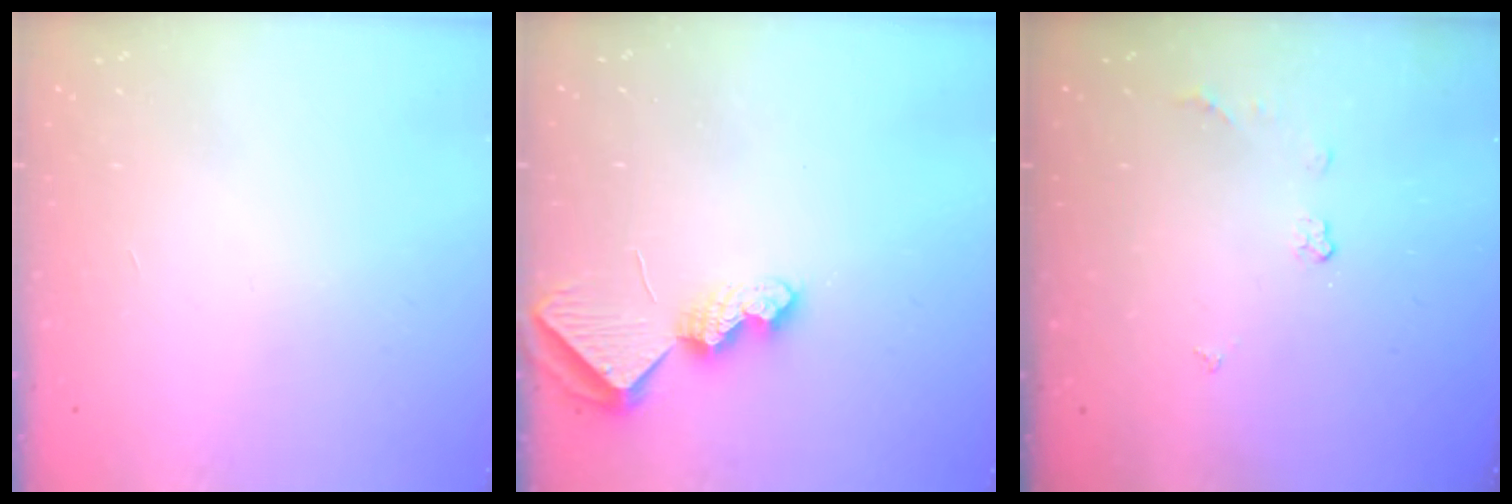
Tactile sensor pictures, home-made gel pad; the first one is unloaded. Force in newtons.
{"total": 7.6, "press": 7.5, "slide": 0.7}
{"total": 3.8, "press": 3.8, "slide": 0.6}